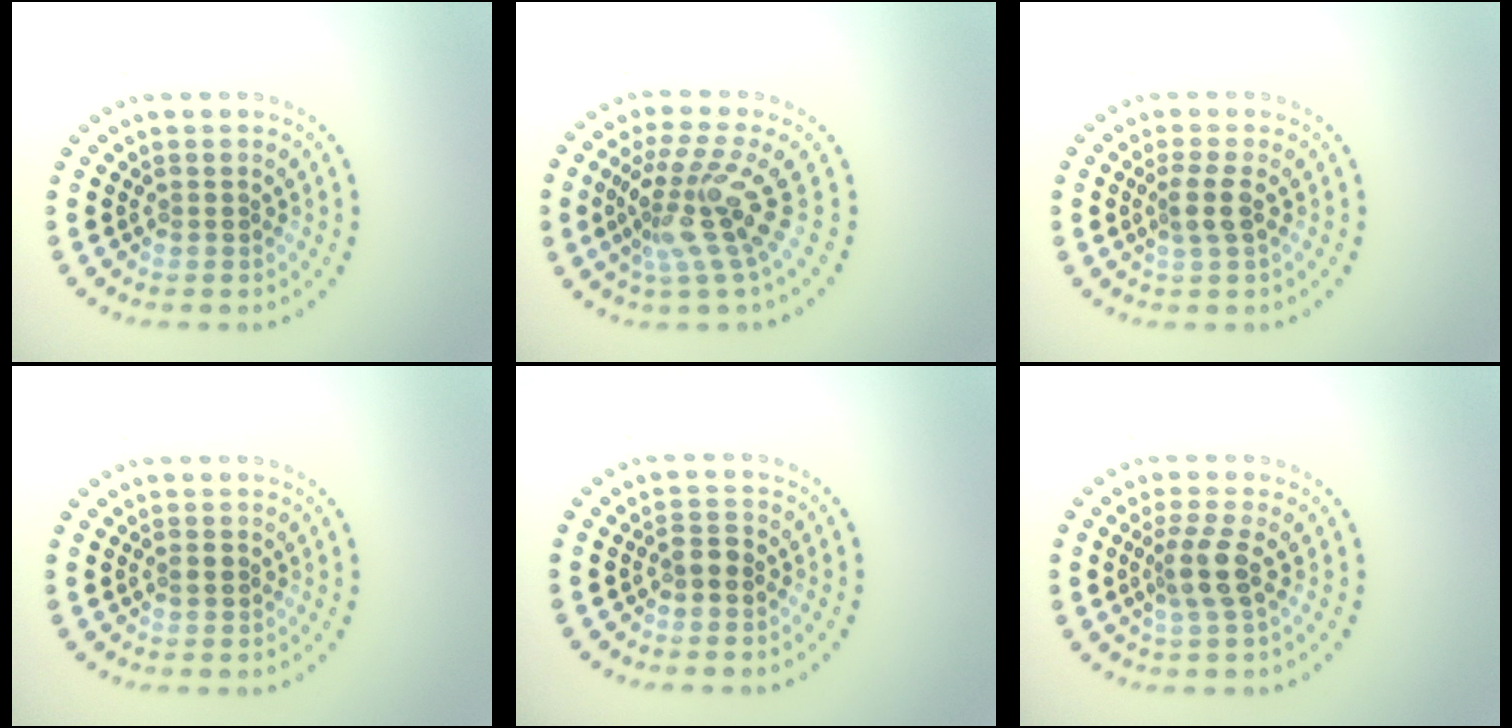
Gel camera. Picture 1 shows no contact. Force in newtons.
{"total": 4.7, "press": 3.1, "slide": 3.6}
{"total": 1.8, "press": 1.6, "slide": 0.9}
{"total": 1.0, "press": 1.0, "slide": 0.1}
{"total": 1.4, "press": 1.3, "slide": 0.4}
{"total": 2.7, "press": 2.2, "slide": 1.6}